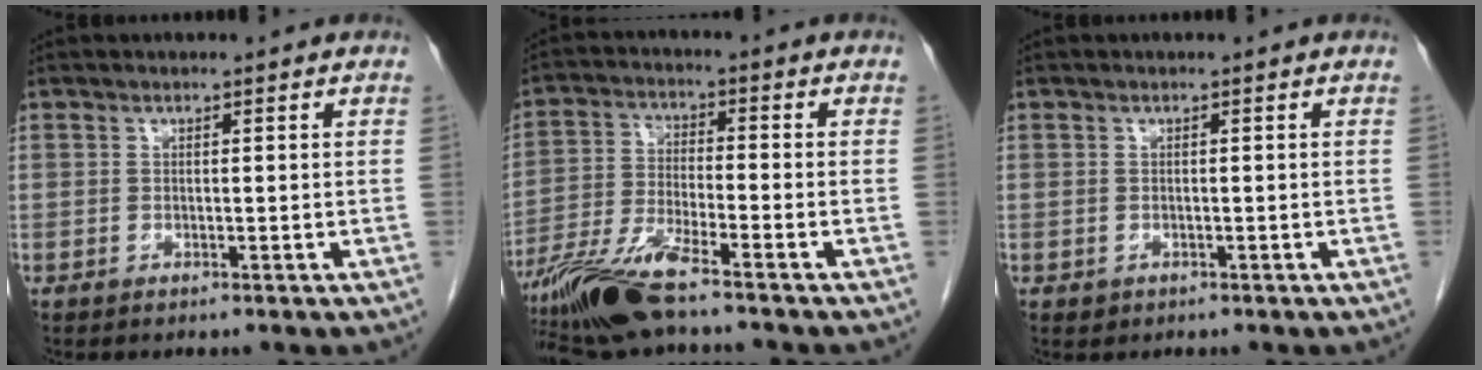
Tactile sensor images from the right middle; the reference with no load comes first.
{"total": 10.0, "force": [-7.6, 0.5, 6.5], "torque": [-0.135, -0.026, -0.145]}
{"total": 0.6, "force": [-0.3, 0.6, 0.1], "torque": [-0.004, 0.002, 0.000]}